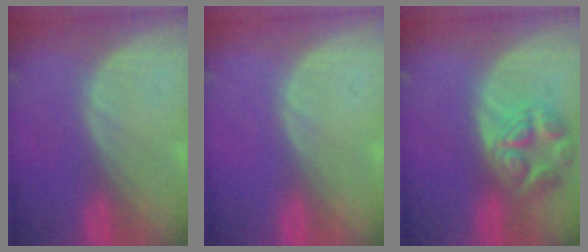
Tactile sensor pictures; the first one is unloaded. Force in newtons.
{"total": 0.0}
{"total": 7.8, "press": 6.9, "slide": 3.6}